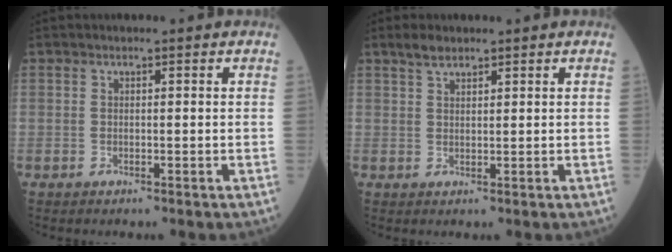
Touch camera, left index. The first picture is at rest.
{"total": 2.3, "force": [1.9, 0.8, 1.1], "torque": [-0.027, 0.009, 0.039]}